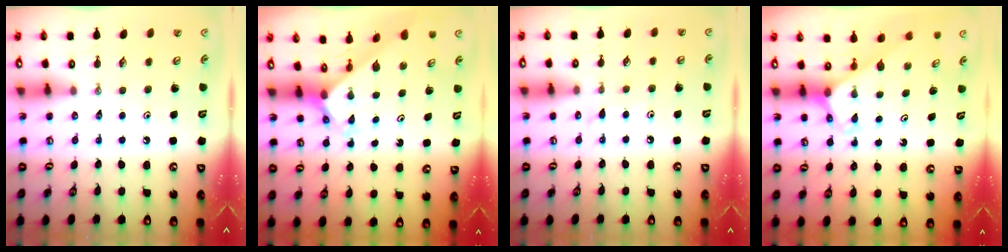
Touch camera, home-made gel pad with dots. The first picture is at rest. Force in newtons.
{"total": 2.1, "press": 2.1, "slide": 0.2}
{"total": 5.4, "press": 5.4, "slide": 0.6}
{"total": 3.1, "press": 3.1, "slide": 0.2}